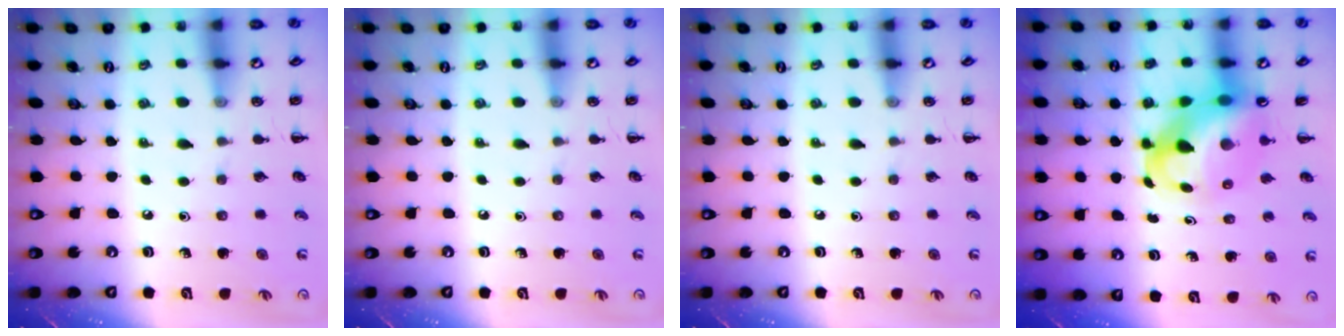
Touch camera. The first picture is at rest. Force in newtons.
{"total": 0.0}
{"total": 0.0}
{"total": 8.8, "press": 8.3, "slide": 2.9}